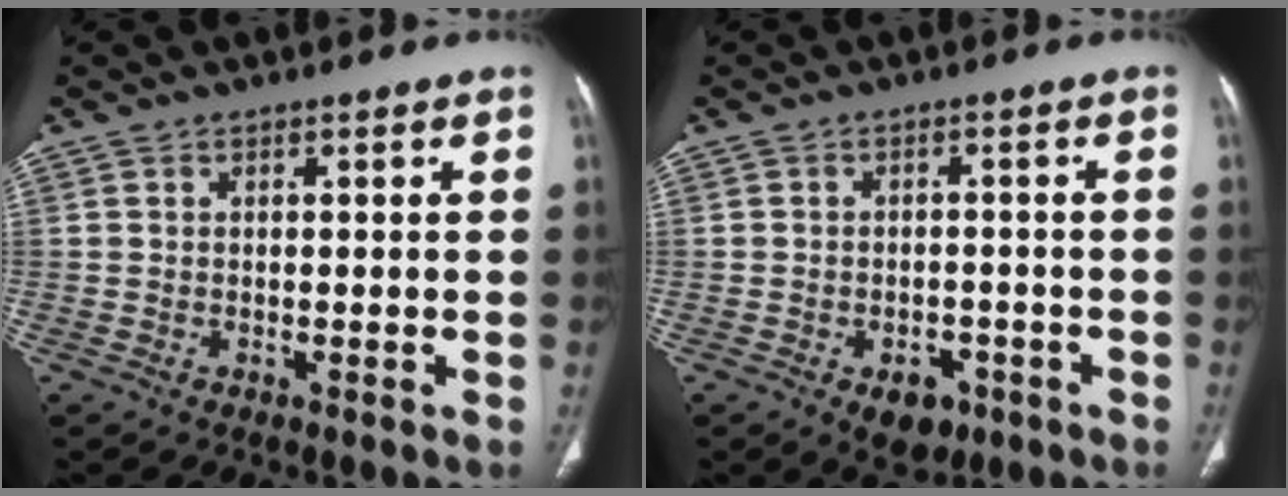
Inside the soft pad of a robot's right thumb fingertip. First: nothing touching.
{"total": 5.6, "force": [-2.9, 3.7, 3.1], "torque": [-0.025, 0.013, -0.033]}